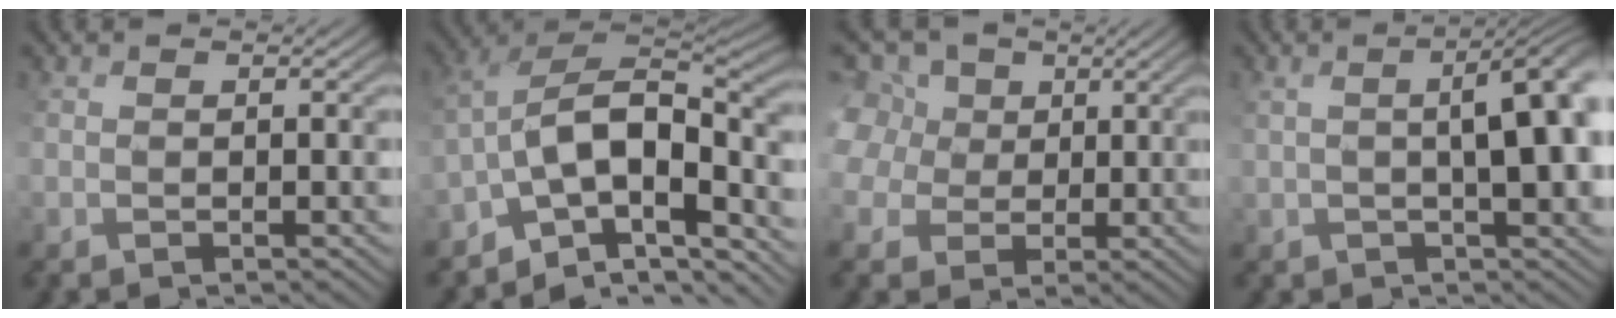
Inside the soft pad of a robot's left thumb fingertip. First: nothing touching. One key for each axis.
{"total": 10.9, "fx": -5.8, "fy": 4.9, "fz": 7.8, "tx": -0.149, "ty": 0.021, "tz": -0.107}
{"total": 9.1, "fx": 2.6, "fy": 8.0, "fz": 3.3, "tx": -0.156, "ty": 0.019, "tz": 0.042}
{"total": 7.0, "fx": 0.8, "fy": 2.2, "fz": 6.6, "tx": -0.072, "ty": 0.014, "tz": 0.019}